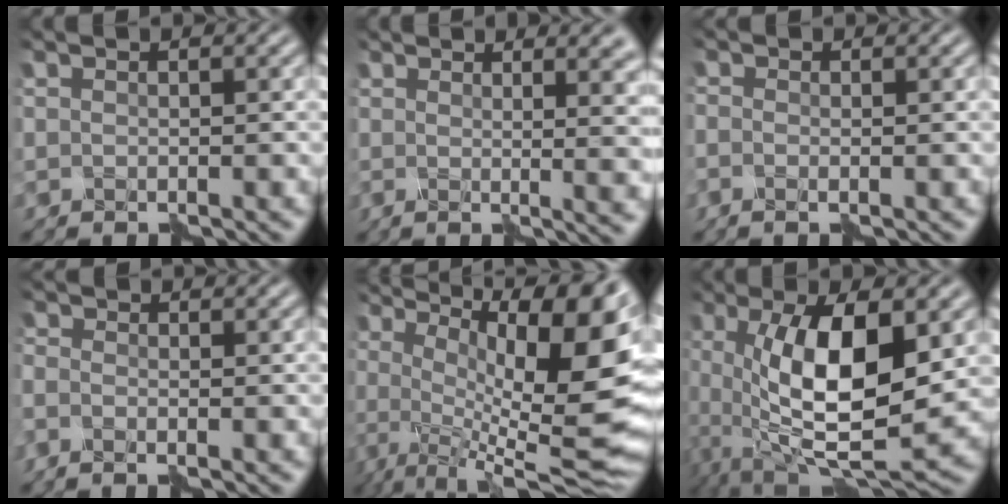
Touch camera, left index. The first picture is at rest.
{"total": 11.7, "force": [2.6, 5.2, 10.2], "torque": [-0.041, 0.040, 0.015]}
{"total": 1.2, "force": [-0.3, 0.8, 0.9], "torque": [-0.001, 0.002, -0.008]}
{"total": 1.3, "force": [-0.6, 0.8, 0.8], "torque": [-0.007, 0.003, -0.015]}
{"total": 17.4, "force": [2.9, 5.5, 16.2], "torque": [-0.170, 0.024, 0.057]}
{"total": 11.4, "force": [0.8, 4.0, 10.6], "torque": [-0.181, -0.008, 0.013]}